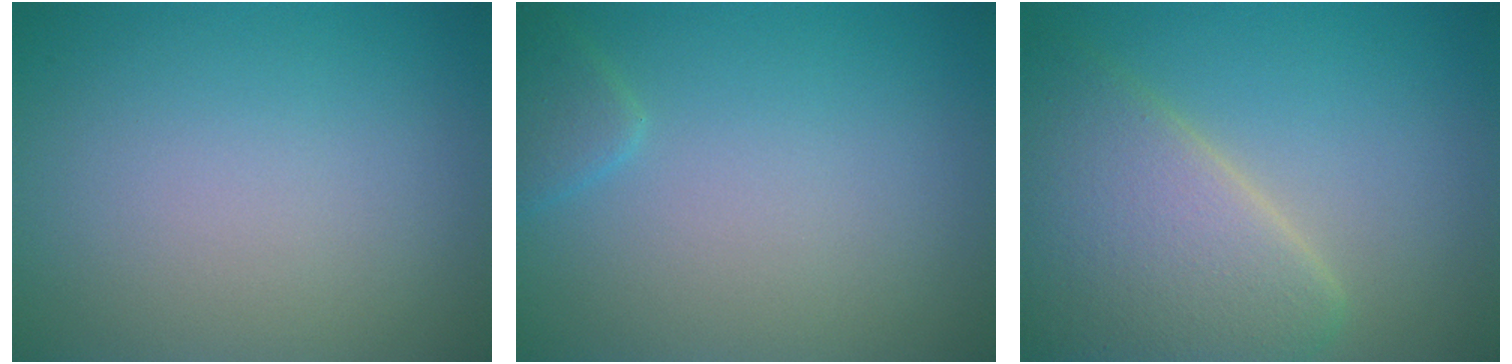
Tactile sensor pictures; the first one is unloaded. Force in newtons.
{"total": 1.4, "press": 1.4, "slide": 0.1}
{"total": 7.4, "press": 7.4, "slide": 0.4}